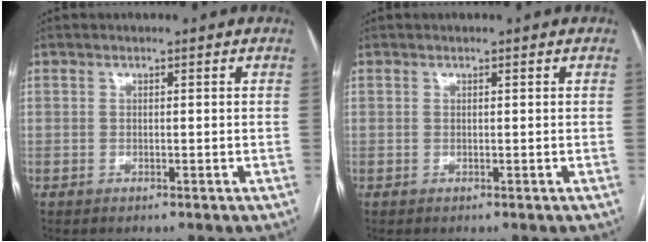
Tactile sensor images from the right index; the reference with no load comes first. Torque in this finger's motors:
{"motor_torque": [-0.15, 0.08, -0.03, 0.00]}